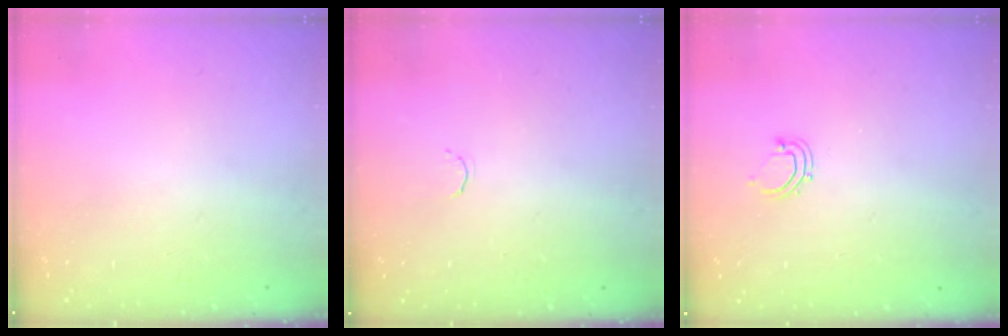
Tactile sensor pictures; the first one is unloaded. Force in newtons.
{"total": 1.7, "press": 1.6, "slide": 0.5}
{"total": 3.9, "press": 3.8, "slide": 0.7}